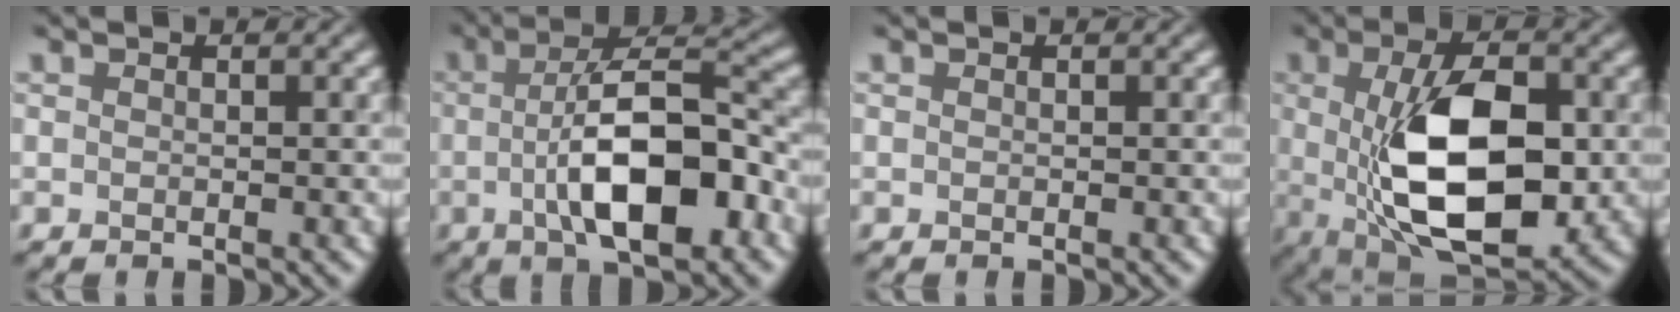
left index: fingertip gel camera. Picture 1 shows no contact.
{"total": 9.8, "force": [-2.1, 3.6, 8.9], "torque": [-0.143, 0.010, -0.037]}
{"total": 0.0}
{"total": 12.0, "force": [-0.4, 5.8, 10.5], "torque": [-0.177, -0.015, 0.002]}